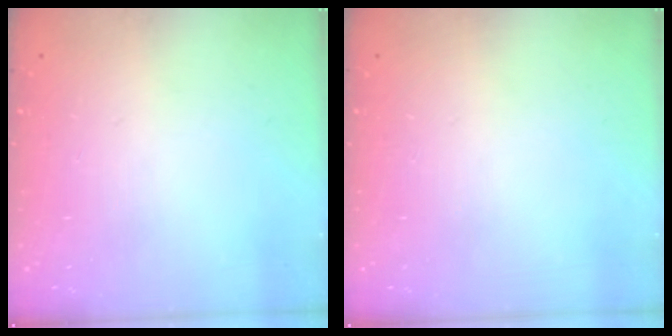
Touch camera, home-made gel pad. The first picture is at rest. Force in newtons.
{"total": 0.0}